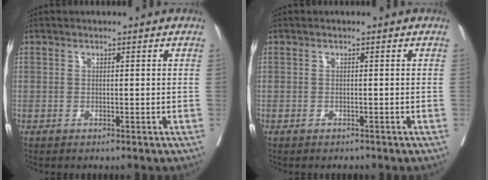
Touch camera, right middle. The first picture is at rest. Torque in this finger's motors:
{"motor_torque": [-0.10, 0.12, 0.00, -0.01]}